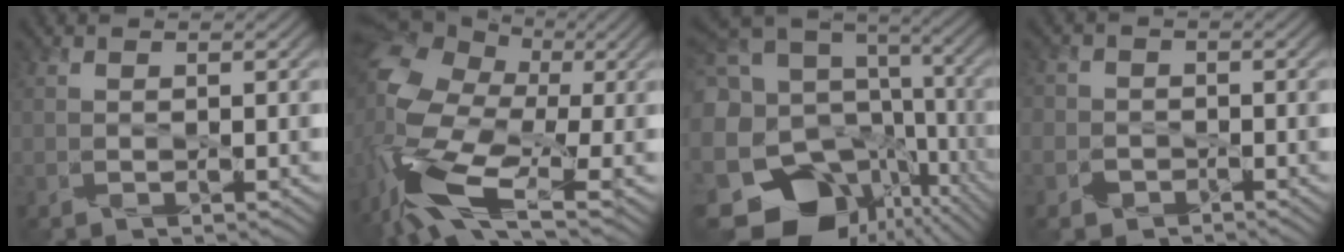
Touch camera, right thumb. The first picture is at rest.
{"total": 18.1, "force": [-4.8, 10.9, 13.6], "torque": [-0.307, -0.013, -0.070]}
{"total": 23.1, "force": [-6.1, 19.5, 10.7], "torque": [-0.230, -0.003, -0.106]}
{"total": 2.6, "force": [-1.0, 2.4, -0.2], "torque": [0.007, -0.002, -0.029]}